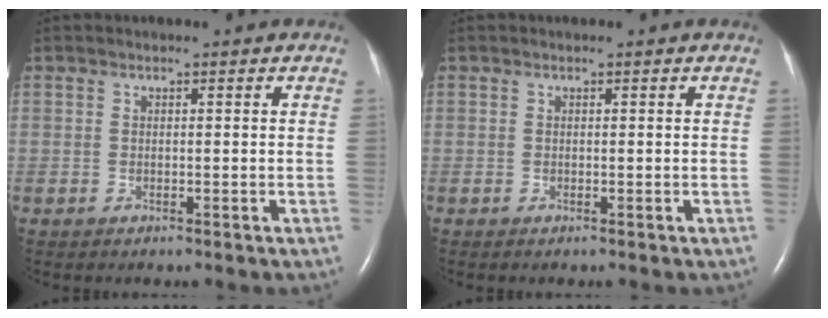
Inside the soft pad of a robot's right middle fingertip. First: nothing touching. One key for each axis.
{"total": 0.0}